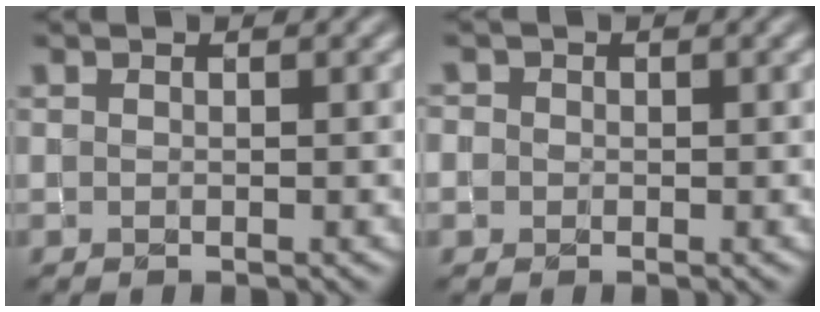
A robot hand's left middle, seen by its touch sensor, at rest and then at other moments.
{"total": 1.2, "force": [0.0, 1.2, 0.0], "torque": [0.007, 0.003, -0.005]}